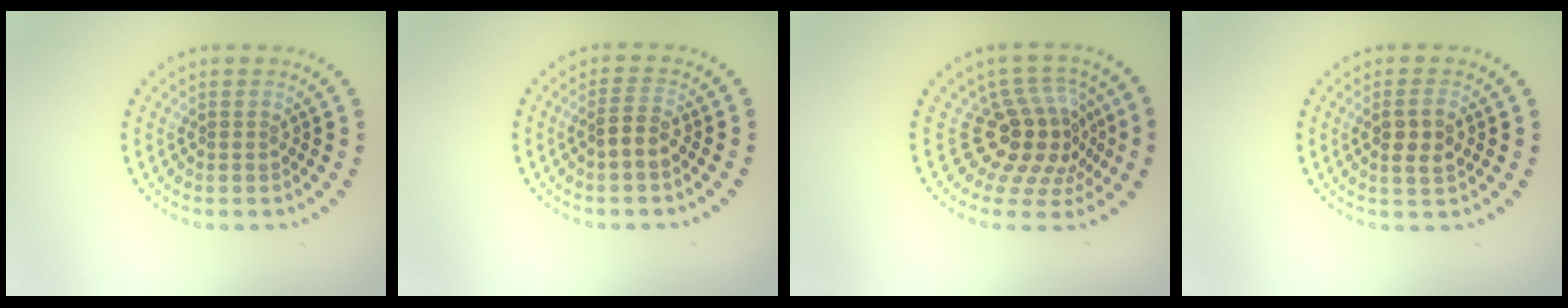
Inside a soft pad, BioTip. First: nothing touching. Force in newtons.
{"total": 1.8, "press": 1.6, "slide": 0.8}
{"total": 5.0, "press": 3.6, "slide": 3.4}
{"total": 2.5, "press": 2.4, "slide": 0.6}